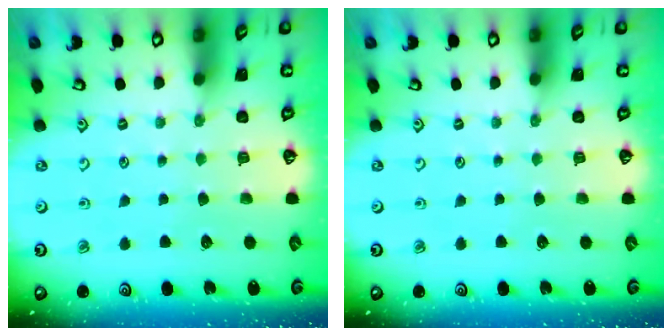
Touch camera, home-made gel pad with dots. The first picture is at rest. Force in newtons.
{"total": 0.0}